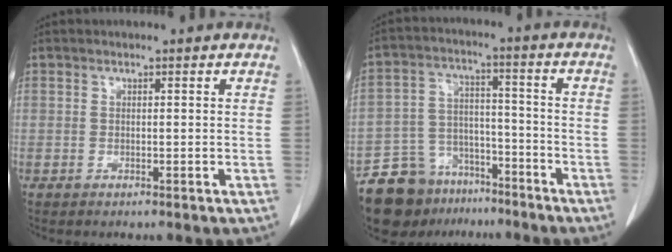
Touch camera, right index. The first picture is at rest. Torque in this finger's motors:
{"motor_torque": [-0.98, -0.43, -0.96, -0.21]}